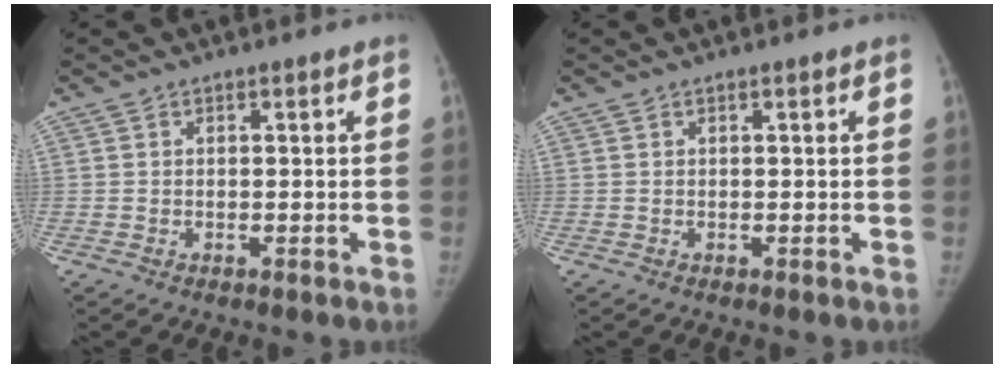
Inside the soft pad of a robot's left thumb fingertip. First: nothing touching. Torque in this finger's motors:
{"motor_torque": [-0.09, 0.10, 0.00, 0.00, 0.00]}